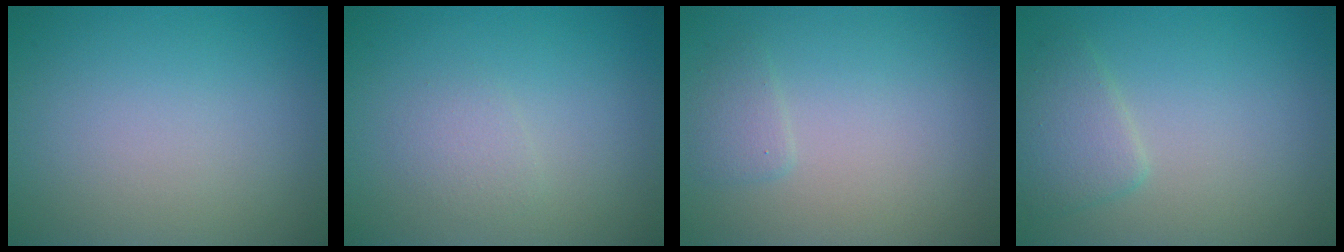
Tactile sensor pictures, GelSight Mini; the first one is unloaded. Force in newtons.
{"total": 1.3, "press": 1.3, "slide": 0.2}
{"total": 1.1, "press": 1.1, "slide": 0.2}
{"total": 2.4, "press": 2.4, "slide": 0.1}